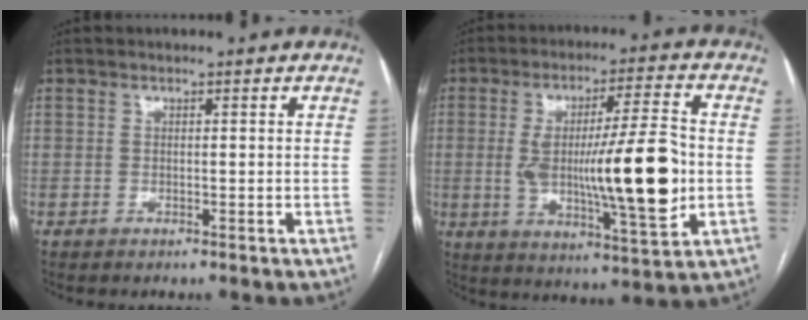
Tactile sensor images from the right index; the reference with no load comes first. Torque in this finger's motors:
{"motor_torque": [1.58, 0.56, 0.73, 0.21]}